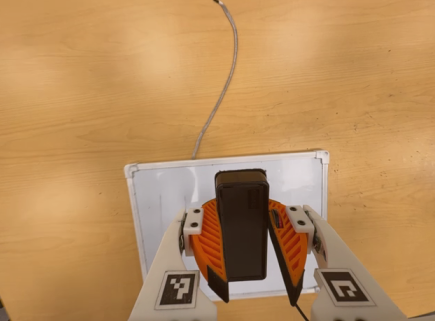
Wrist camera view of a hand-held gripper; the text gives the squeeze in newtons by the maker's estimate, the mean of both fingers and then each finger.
{"total": 9.6, "left": 9.9, "right": 9.3}